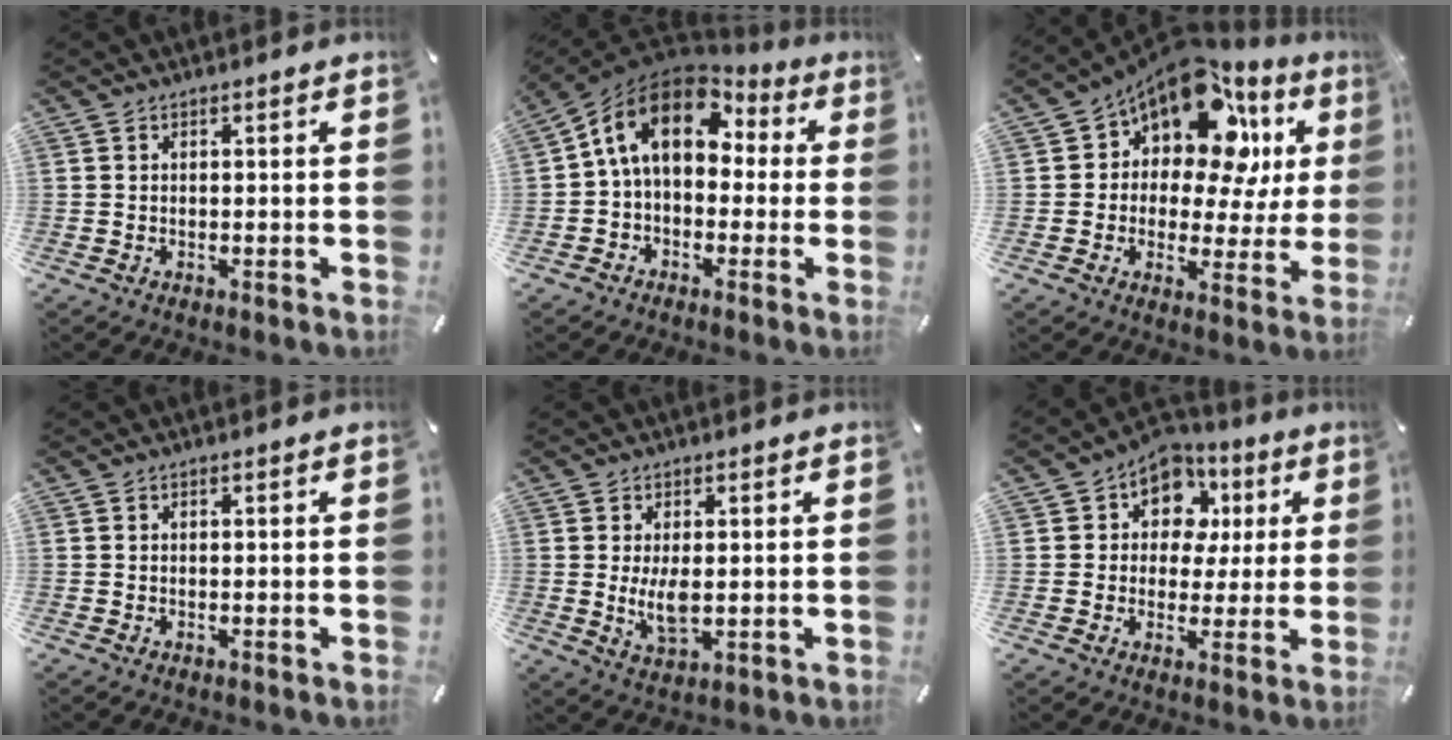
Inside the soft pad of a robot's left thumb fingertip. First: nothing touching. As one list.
[{"total": 14.0, "force": [3.0, 10.0, 9.3], "torque": [-0.173, 0.004, 0.051]}, {"total": 14.4, "force": [9.1, 7.9, 7.8], "torque": [-0.130, -0.078, 0.159]}, {"total": 0.0}, {"total": 5.8, "force": [0.3, 2.9, 5.0], "torque": [-0.107, -0.006, 0.000]}, {"total": 9.7, "force": [3.9, 8.0, 4.0], "torque": [-0.070, -0.025, 0.072]}]